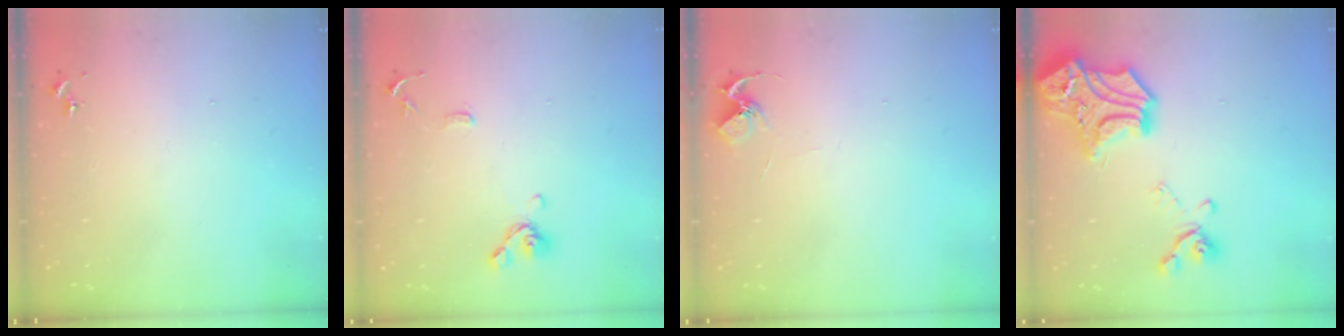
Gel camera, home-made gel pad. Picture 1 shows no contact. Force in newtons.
{"total": 10.2, "press": 10.0, "slide": 2.0}
{"total": 5.8, "press": 5.8, "slide": 0.5}
{"total": 23.1, "press": 23.1, "slide": 1.7}